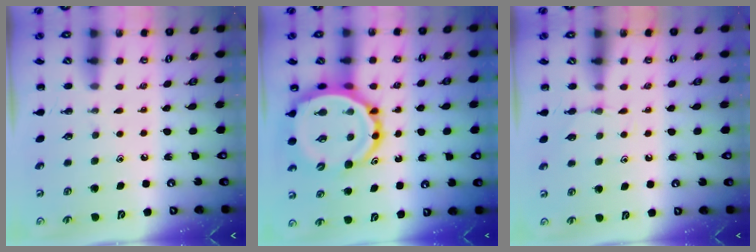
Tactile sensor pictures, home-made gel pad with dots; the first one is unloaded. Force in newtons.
{"total": 15.1, "press": 14.4, "slide": 4.3}
{"total": 3.8, "press": 3.6, "slide": 1.2}